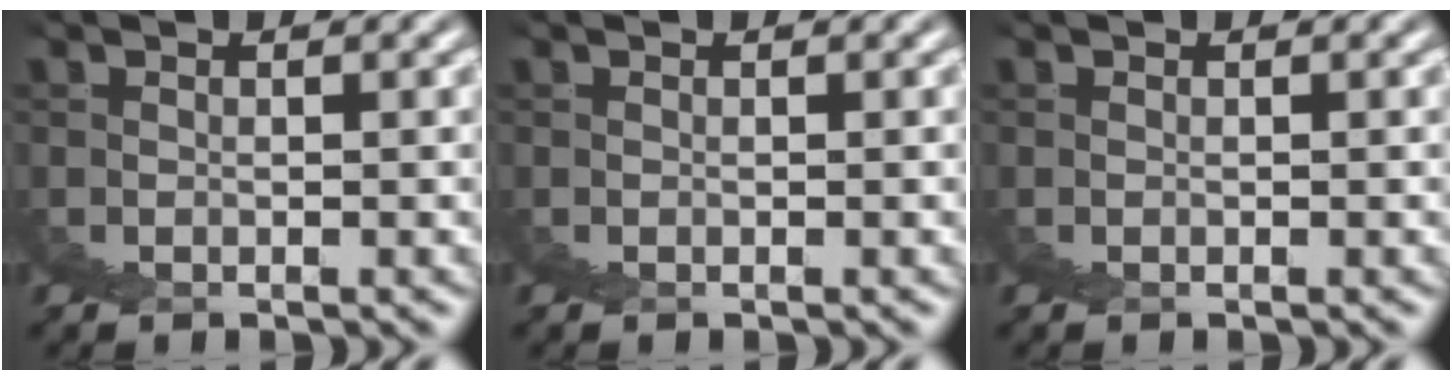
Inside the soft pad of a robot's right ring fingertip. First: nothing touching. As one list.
[{"total": 0.0}, {"total": 0.0}]